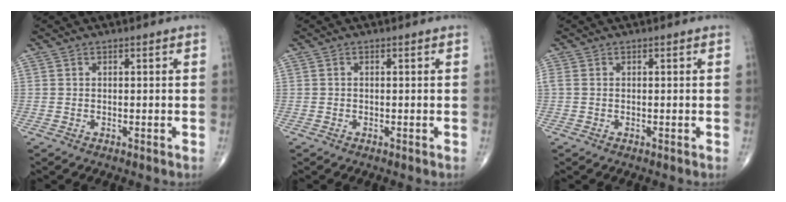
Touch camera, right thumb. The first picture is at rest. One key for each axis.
{"total": 0.0}
{"total": 0.9, "fx": 0.0, "fy": 0.6, "fz": 0.7, "tx": -0.022, "ty": 0.005, "tz": 0.000}